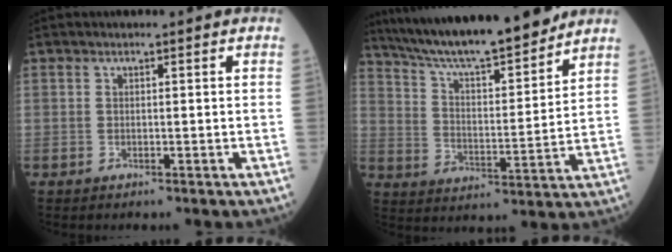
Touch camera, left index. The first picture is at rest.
{"total": 18.5, "force": [16.3, 1.5, 8.5], "torque": [-0.147, 0.001, 0.264]}